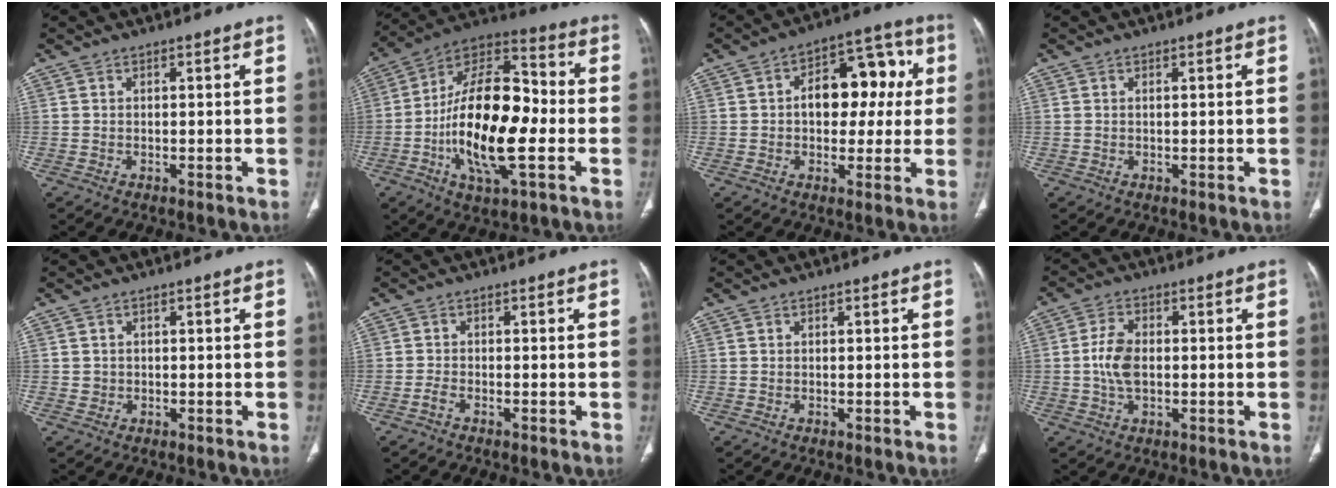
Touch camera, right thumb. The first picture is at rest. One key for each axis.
{"total": 22.8, "fx": -3.9, "fy": 9.7, "fz": 20.3, "tx": -0.343, "ty": 0.028, "tz": -0.072}
{"total": 14.0, "fx": 1.6, "fy": 8.9, "fz": 10.7, "tx": -0.095, "ty": 0.039, "tz": 0.019}
{"total": 0.0}
{"total": 1.0, "fx": -0.1, "fy": 1.0, "fz": 0.1, "tx": 0.005, "ty": 0.003, "tz": 0.001}
{"total": 1.2, "fx": -0.9, "fy": 0.3, "fz": 0.7, "tx": -0.020, "ty": 0.004, "tz": -0.022}
{"total": 0.0}
{"total": 6.1, "fx": -0.3, "fy": 3.7, "fz": 4.9, "tx": -0.098, "ty": 0.007, "tz": -0.008}